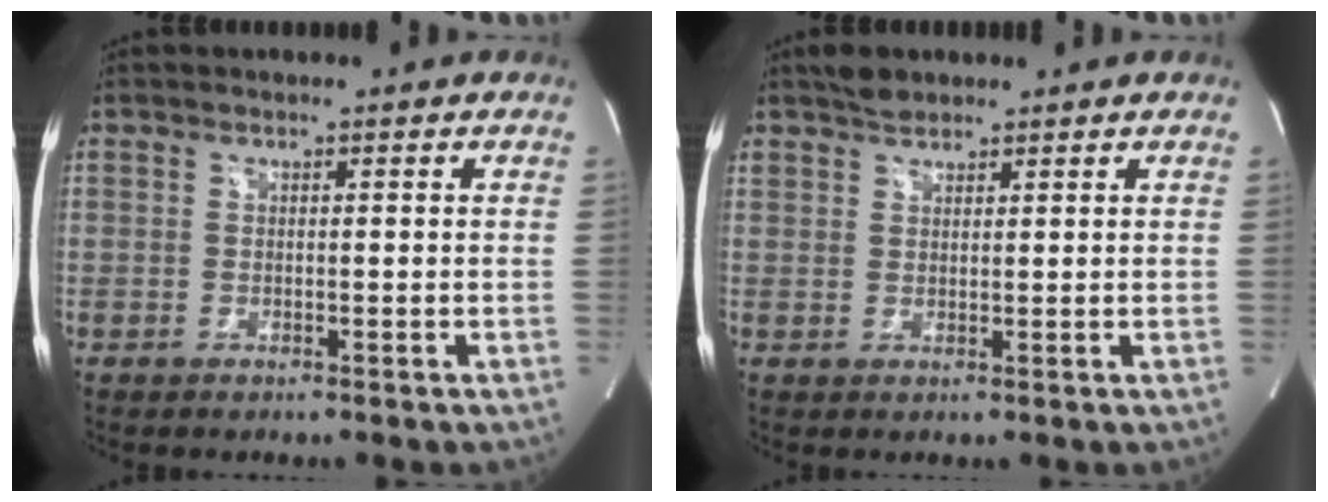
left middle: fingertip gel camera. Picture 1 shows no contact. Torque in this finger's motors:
{"motor_torque": [0.08, 0.01, -0.03, 0.03]}